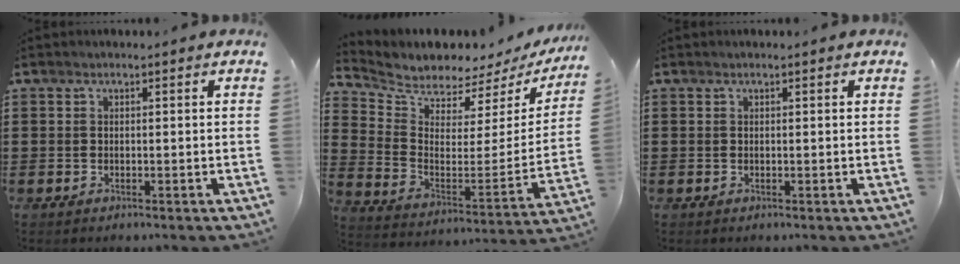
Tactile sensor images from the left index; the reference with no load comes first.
{"total": 4.8, "force": [4.8, 0.8, -0.3], "torque": [-0.033, -0.056, 0.079]}
{"total": 0.0}